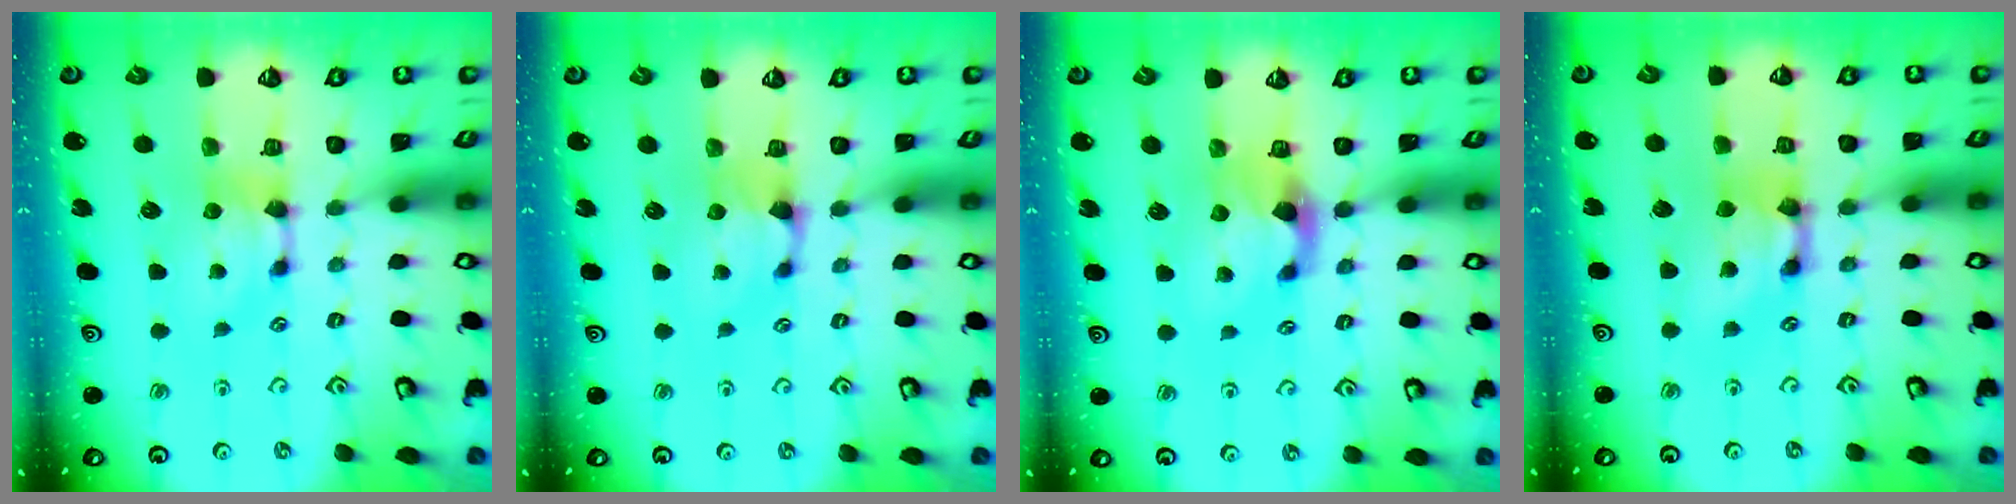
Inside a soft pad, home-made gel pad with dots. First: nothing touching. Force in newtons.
{"total": 1.4, "press": 0.9, "slide": 1.0}
{"total": 2.1, "press": 1.7, "slide": 1.2}
{"total": 3.0, "press": 3.0, "slide": 0.2}